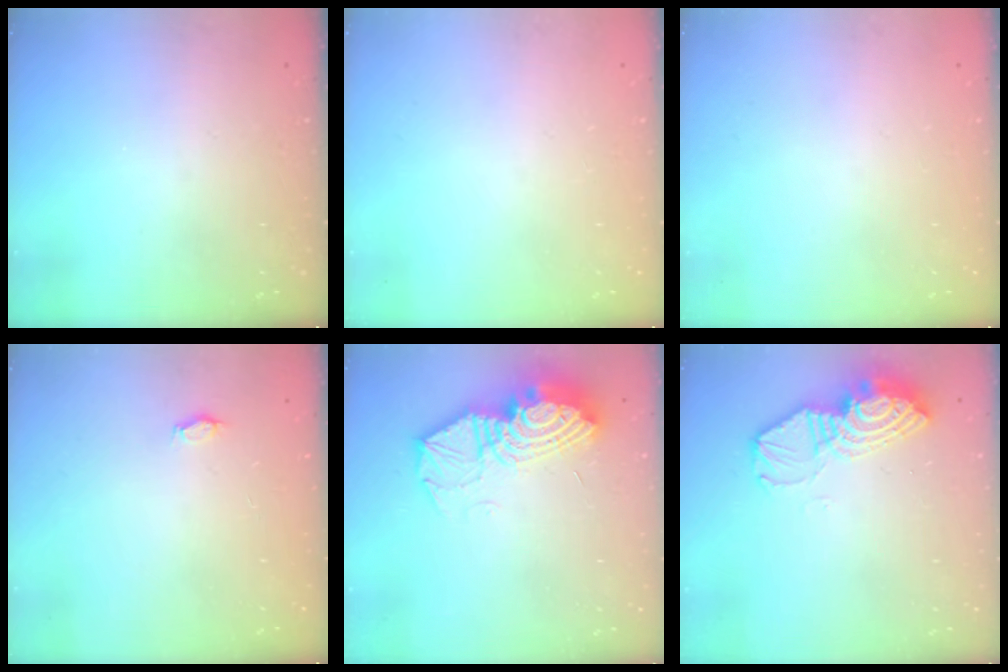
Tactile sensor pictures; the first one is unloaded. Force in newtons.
{"total": 0.0}
{"total": 0.0}
{"total": 2.7, "press": 2.5, "slide": 1.1}
{"total": 17.0, "press": 16.9, "slide": 1.5}
{"total": 12.3, "press": 12.3, "slide": 1.1}